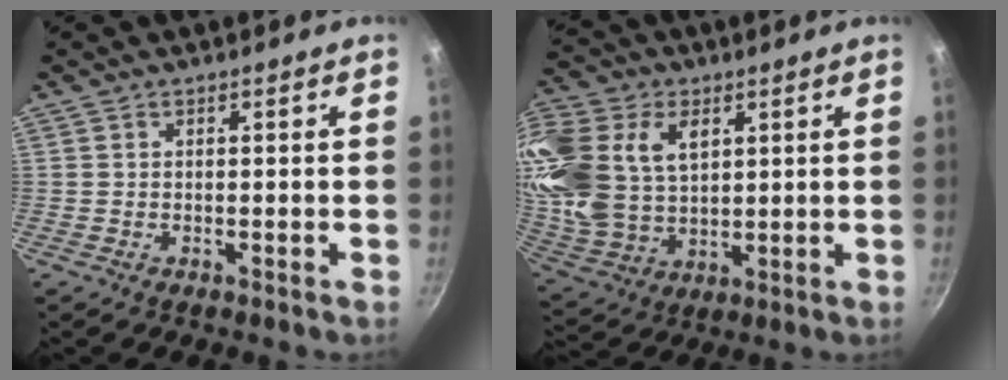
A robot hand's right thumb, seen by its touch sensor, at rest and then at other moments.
{"total": 23.7, "force": [7.5, 16.4, 15.4], "torque": [-0.344, 0.000, 0.149]}